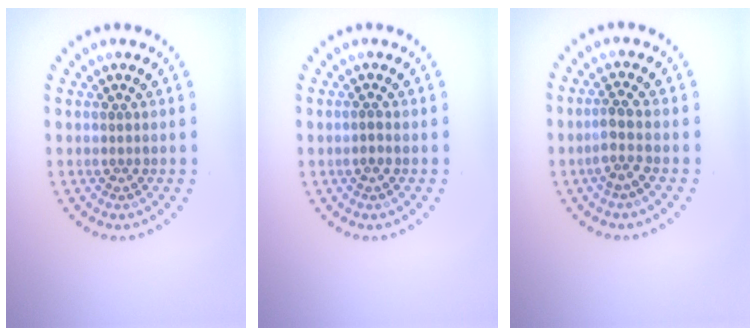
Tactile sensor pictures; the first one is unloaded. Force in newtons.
{"total": 0.5, "press": 0.4, "slide": 0.4}
{"total": 1.9, "press": 1.5, "slide": 1.2}